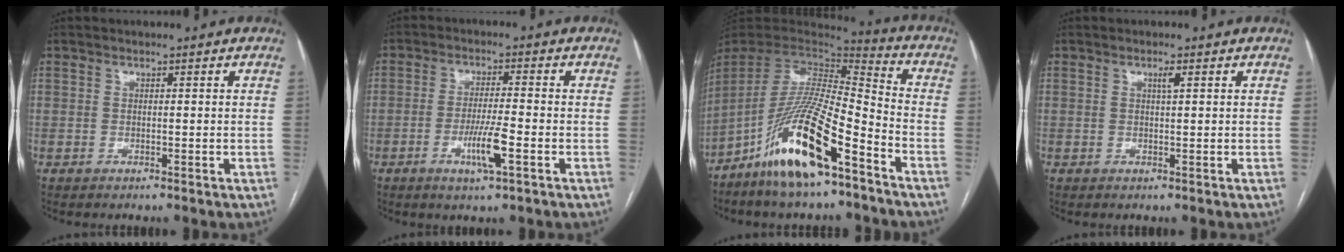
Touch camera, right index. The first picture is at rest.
{"total": 5.7, "force": [-2.3, 0.2, 5.2], "torque": [-0.100, -0.009, -0.041]}
{"total": 18.5, "force": [-11.4, 2.8, 14.4], "torque": [-0.305, -0.026, -0.211]}
{"total": 1.1, "force": [0.6, 0.0, 0.9], "torque": [-0.017, 0.000, 0.010]}